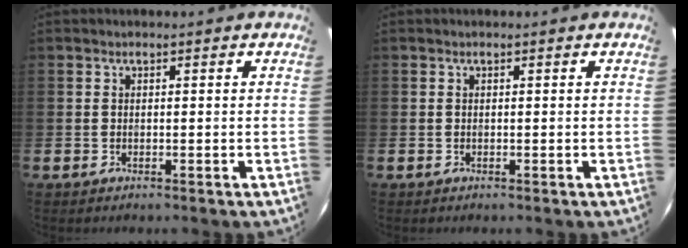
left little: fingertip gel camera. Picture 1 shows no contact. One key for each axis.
{"total": 0.0}